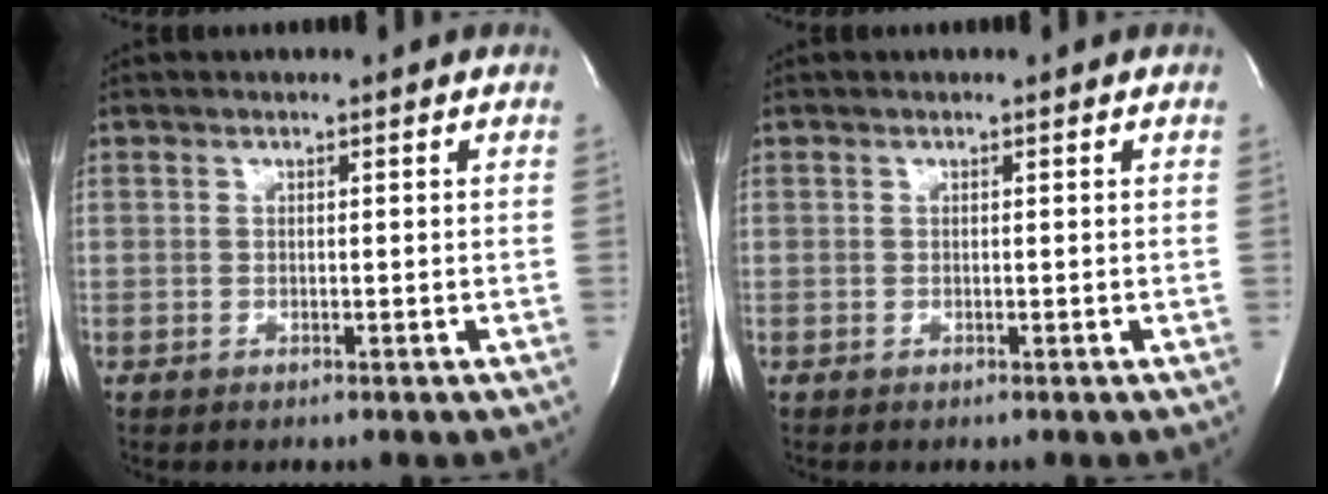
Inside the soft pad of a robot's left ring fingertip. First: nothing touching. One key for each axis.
{"total": 0.0}